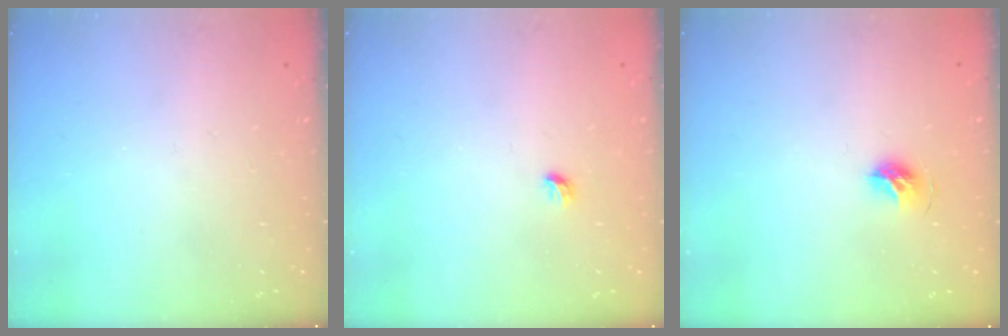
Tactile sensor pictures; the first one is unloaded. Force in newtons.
{"total": 3.6, "press": 3.5, "slide": 1.0}
{"total": 6.7, "press": 6.7, "slide": 0.9}